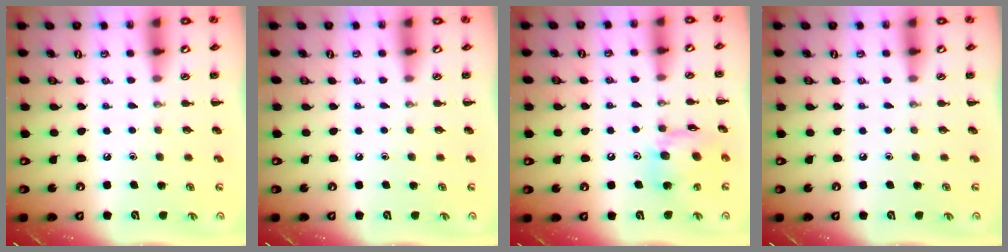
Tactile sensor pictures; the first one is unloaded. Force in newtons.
{"total": 0.0}
{"total": 13.6, "press": 13.5, "slide": 1.9}
{"total": 0.0}